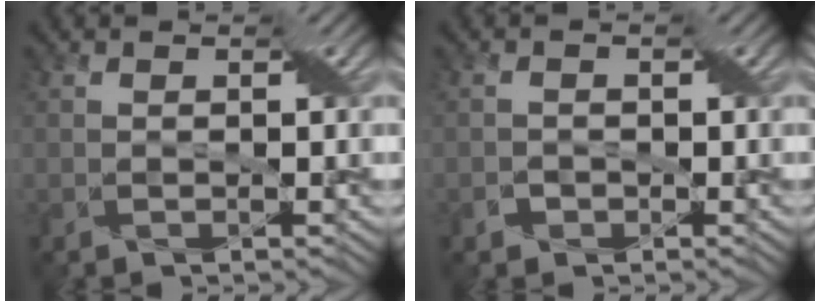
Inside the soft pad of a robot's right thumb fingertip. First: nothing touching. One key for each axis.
{"total": 1.2, "fx": -0.6, "fy": 1.0, "fz": 0.3, "tx": -0.005, "ty": 0.000, "tz": -0.012}